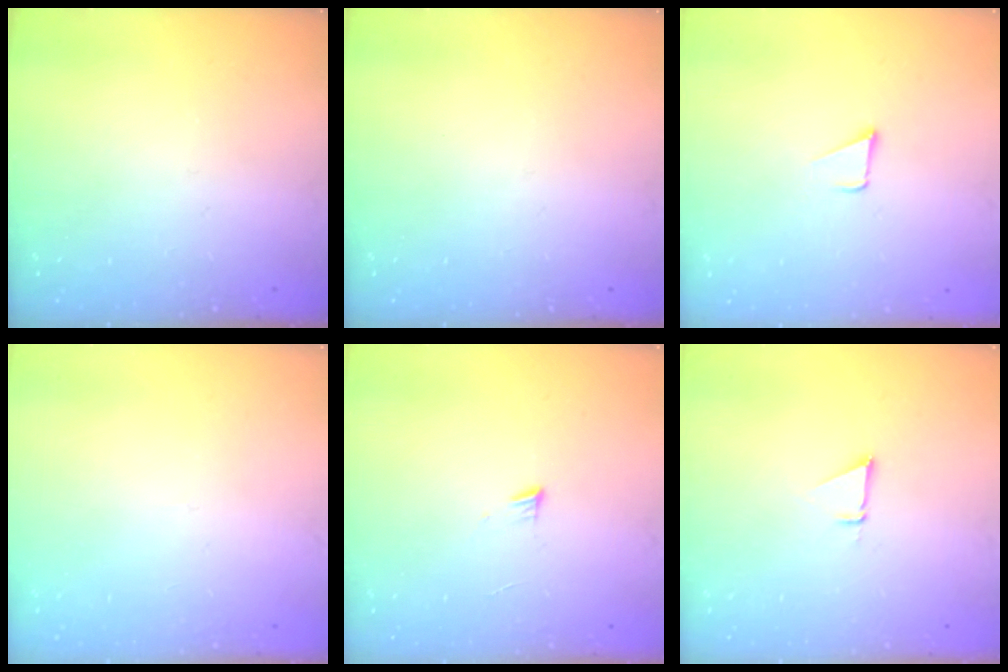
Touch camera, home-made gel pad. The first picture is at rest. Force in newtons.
{"total": 0.0}
{"total": 1.5, "press": 1.5, "slide": 0.1}
{"total": 2.7, "press": 2.7, "slide": 0.3}
{"total": 3.5, "press": 3.4, "slide": 0.4}
{"total": 1.5, "press": 1.5, "slide": 0.0}